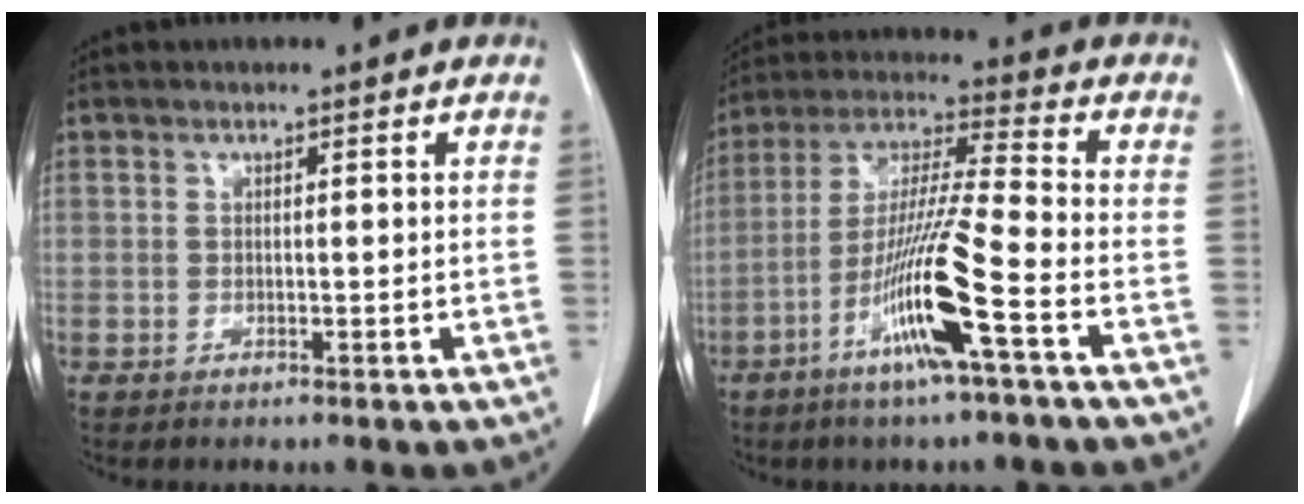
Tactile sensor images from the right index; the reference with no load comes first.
{"total": 13.5, "force": [-5.9, -0.6, 12.2], "torque": [-0.241, -0.010, -0.114]}